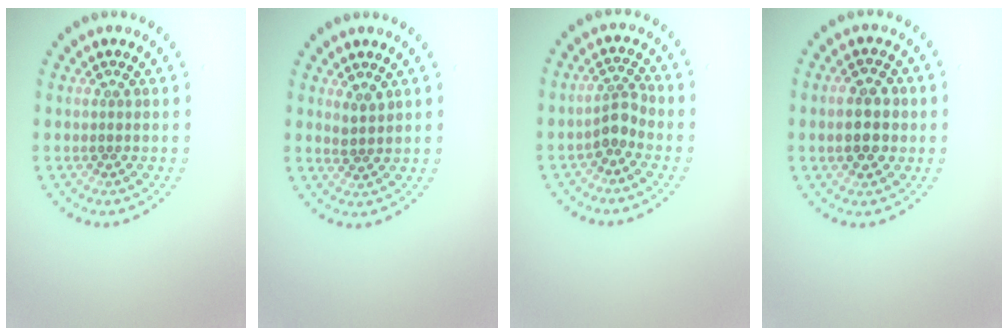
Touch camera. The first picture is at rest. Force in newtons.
{"total": 1.4, "press": 1.1, "slide": 0.9}
{"total": 2.1, "press": 1.6, "slide": 1.3}
{"total": 4.5, "press": 4.5, "slide": 0.1}